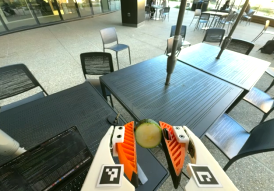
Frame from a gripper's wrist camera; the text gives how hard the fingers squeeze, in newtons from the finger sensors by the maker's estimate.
{"total": 8.0, "left": 7.6, "right": 8.4}